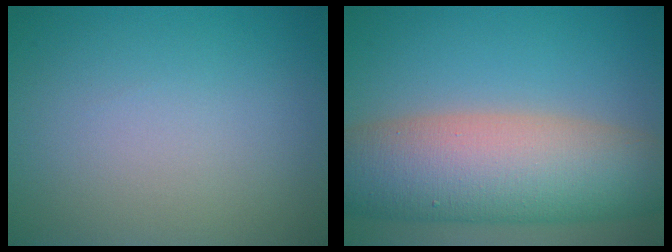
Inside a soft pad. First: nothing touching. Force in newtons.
{"total": 11.6, "press": 11.6, "slide": 0.6}